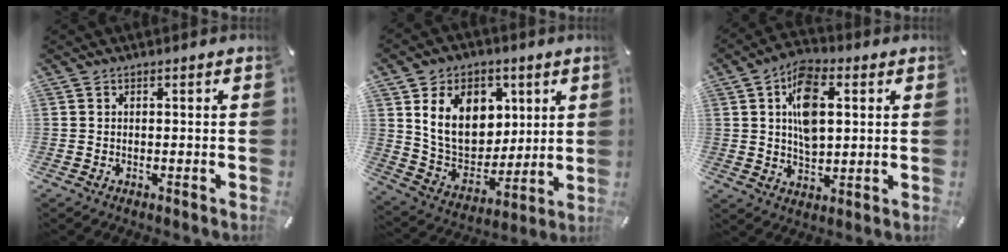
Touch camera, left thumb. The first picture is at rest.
{"total": 16.5, "force": [5.3, 12.9, 8.9], "torque": [-0.157, -0.011, 0.105]}
{"total": 11.4, "force": [2.8, 7.1, 8.5], "torque": [-0.134, 0.001, 0.050]}